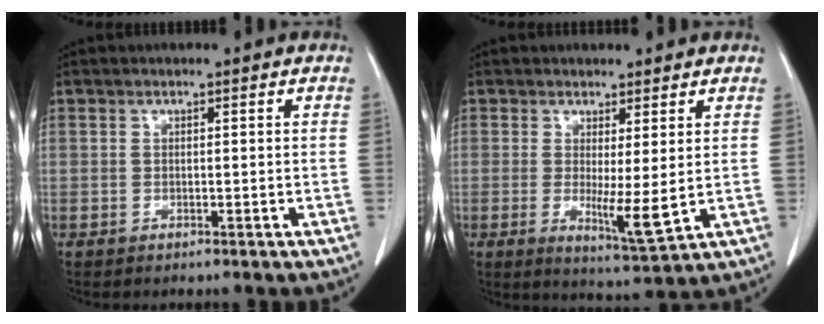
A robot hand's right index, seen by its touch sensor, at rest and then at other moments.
{"total": 5.9, "force": [0.0, 0.5, 5.9], "torque": [-0.107, -0.024, 0.007]}